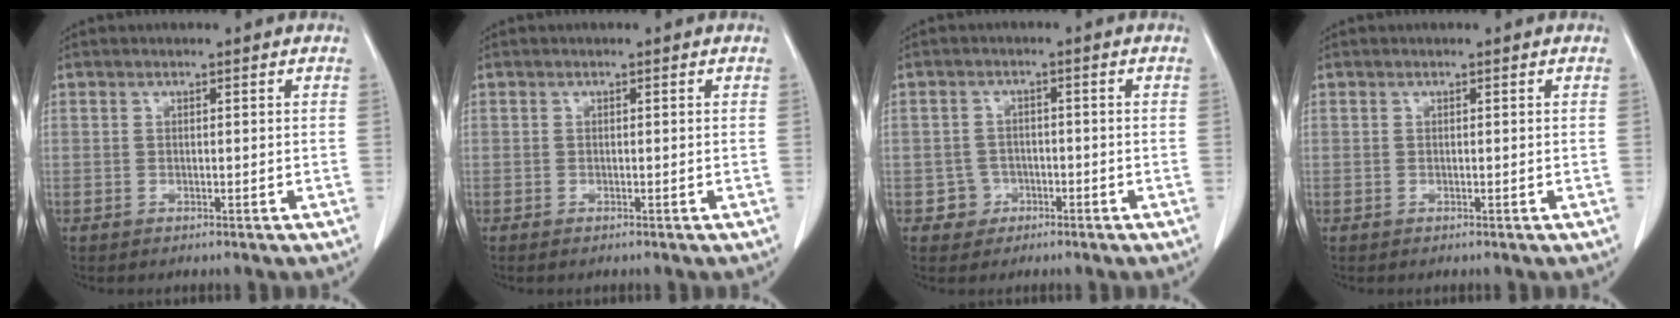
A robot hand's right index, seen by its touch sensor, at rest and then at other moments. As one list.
[{"total": 0.7, "force": [-0.3, 0.3, 0.5], "torque": [-0.013, -0.003, -0.003]}, {"total": 3.4, "force": [-1.4, 3.1, 0.0], "torque": [0.013, 0.015, -0.019]}, {"total": 0.0}]